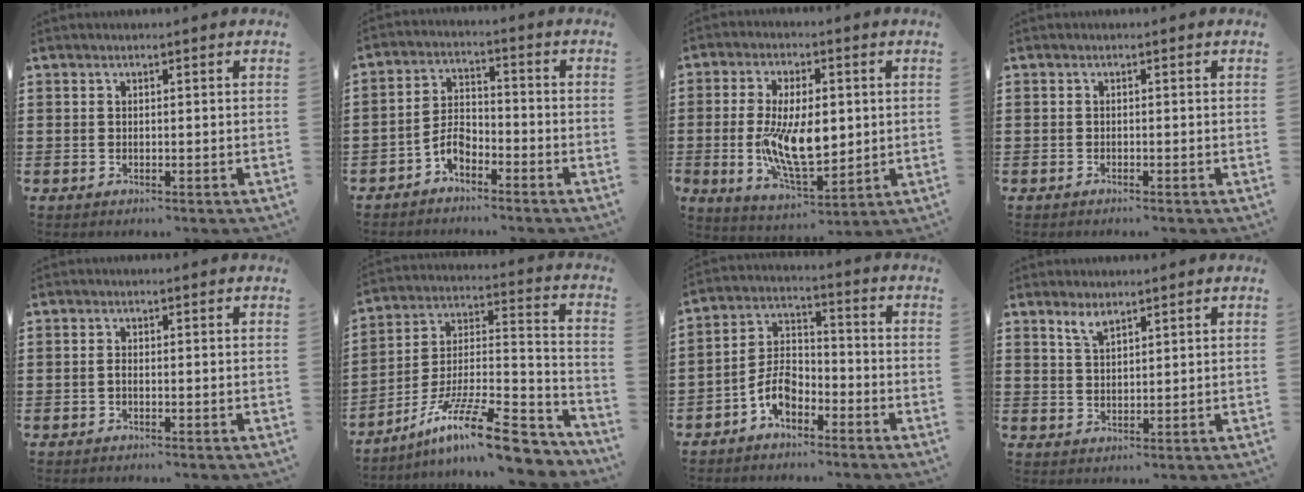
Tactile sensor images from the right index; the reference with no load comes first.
{"total": 4.4, "force": [-2.9, 2.3, 2.5], "torque": [-0.067, 0.004, -0.062]}
{"total": 11.7, "force": [-0.1, 5.5, 10.3], "torque": [-0.205, -0.005, -0.001]}
{"total": 0.5, "force": [-0.5, -0.1, 0.1], "torque": [-0.004, -0.004, -0.010]}
{"total": 0.7, "force": [-0.4, -0.3, 0.5], "torque": [-0.010, -0.005, -0.006]}
{"total": 16.4, "force": [-11.8, 2.8, 11.0], "torque": [-0.179, 0.036, -0.206]}
{"total": 6.4, "force": [-3.5, 3.6, 4.0], "torque": [-0.096, 0.010, -0.072]}
{"total": 2.5, "force": [2.1, 0.4, 1.3], "torque": [-0.028, 0.001, 0.039]}